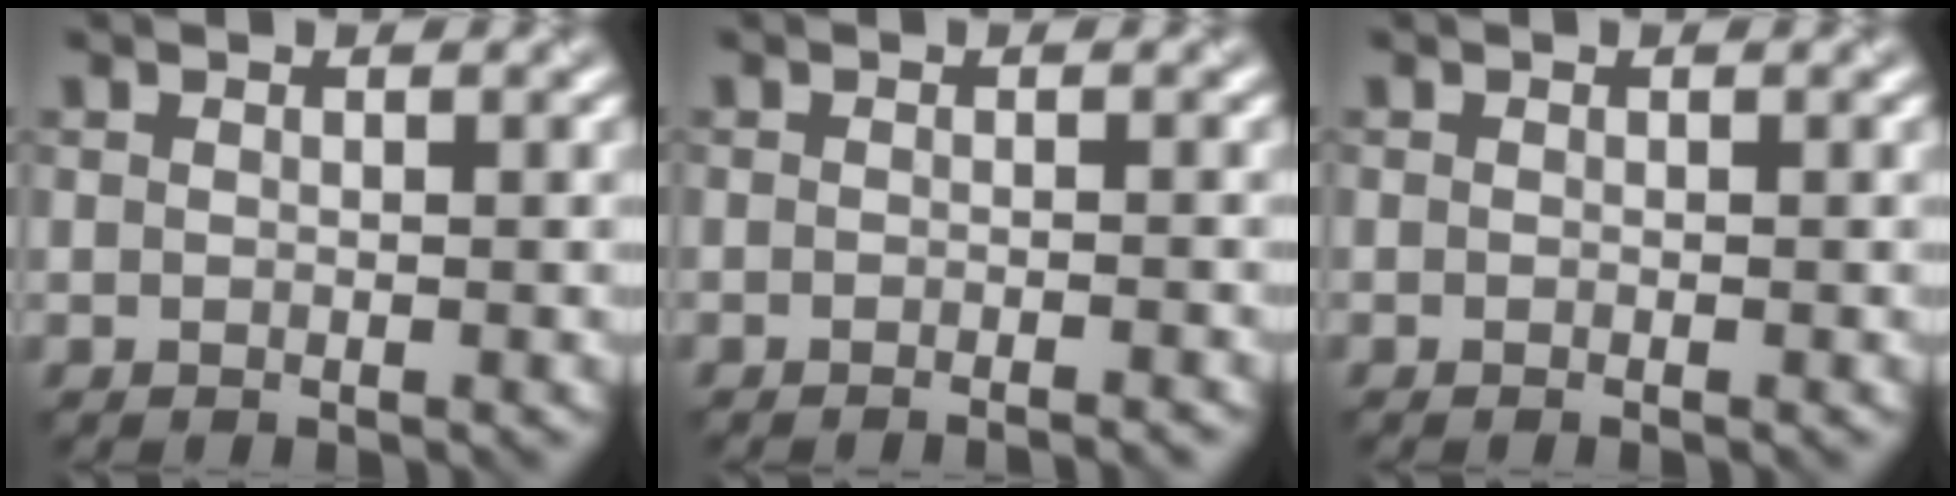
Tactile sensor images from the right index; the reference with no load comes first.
{"total": 1.9, "force": [-1.5, 0.3, 1.1], "torque": [-0.005, 0.001, -0.027]}
{"total": 0.0}